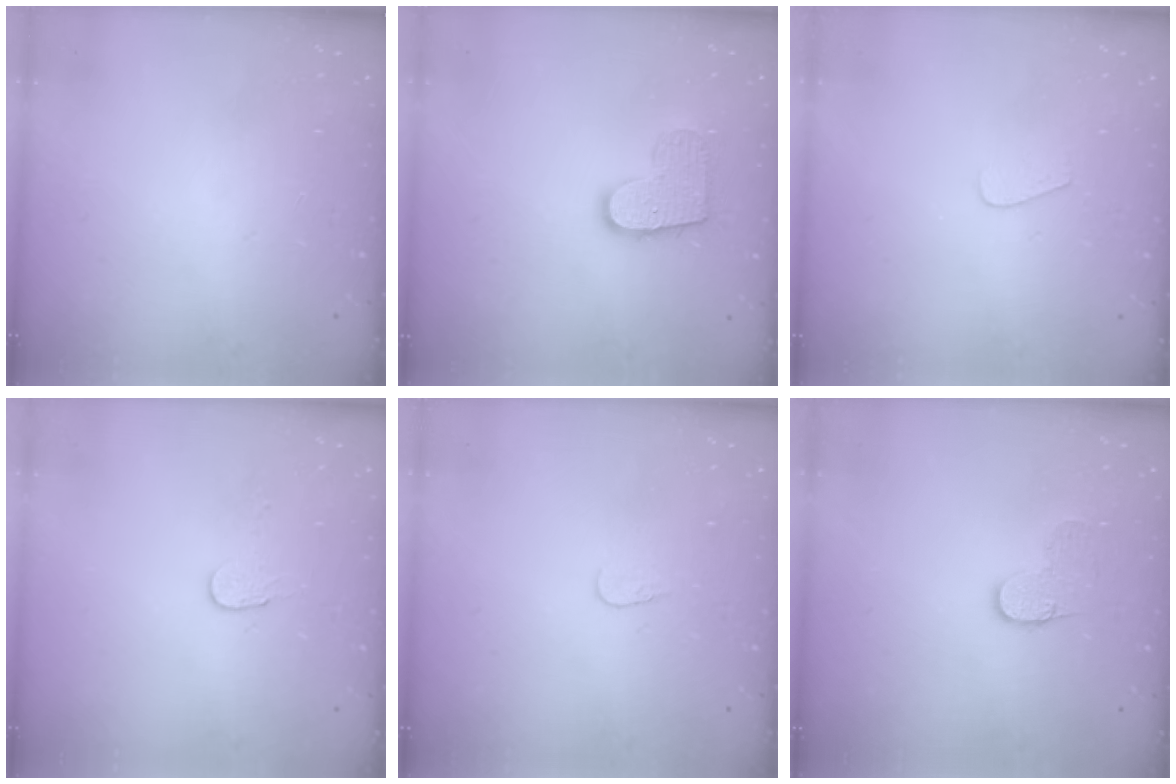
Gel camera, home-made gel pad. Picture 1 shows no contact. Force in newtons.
{"total": 10.8, "press": 10.8, "slide": 0.5}
{"total": 3.7, "press": 3.7, "slide": 0.3}
{"total": 2.7, "press": 2.7, "slide": 0.2}
{"total": 3.6, "press": 3.6, "slide": 0.3}
{"total": 6.3, "press": 6.3, "slide": 0.3}